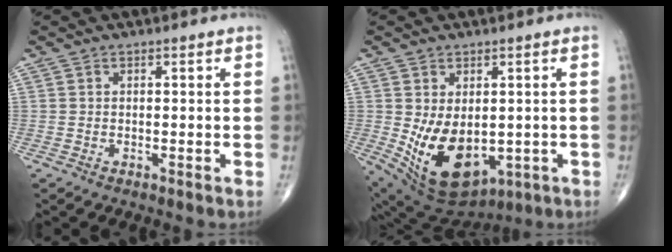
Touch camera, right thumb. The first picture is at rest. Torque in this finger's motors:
{"motor_torque": [-0.20, 1.07, 0.87, 0.52, 0.17]}